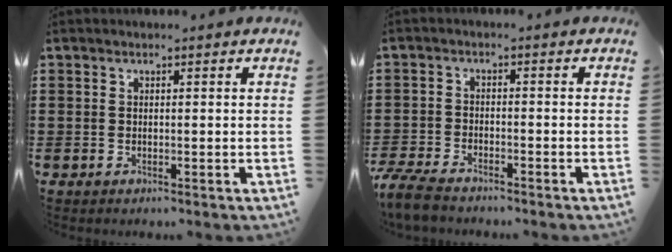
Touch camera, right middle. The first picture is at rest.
{"total": 4.5, "force": [-4.1, 0.8, 1.6], "torque": [-0.052, -0.005, -0.089]}